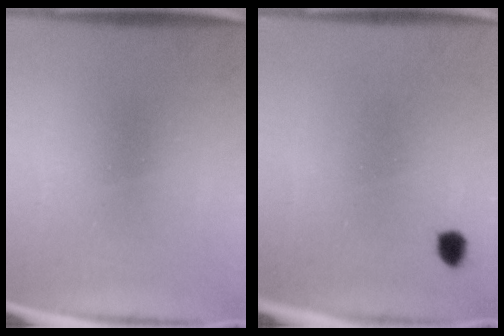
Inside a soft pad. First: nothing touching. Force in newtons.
{"total": 1.9}